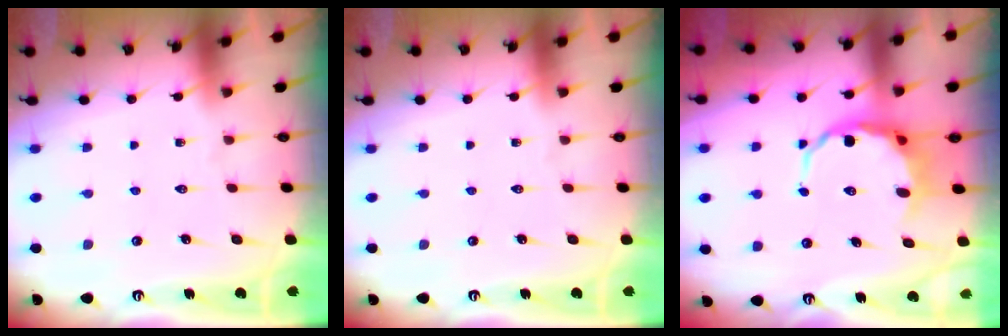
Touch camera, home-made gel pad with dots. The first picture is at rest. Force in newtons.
{"total": 0.0}
{"total": 7.8, "press": 7.5, "slide": 2.0}